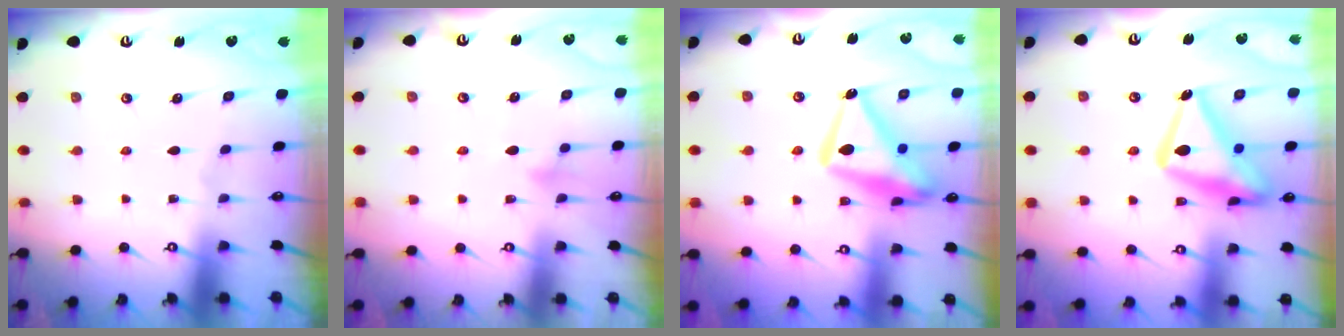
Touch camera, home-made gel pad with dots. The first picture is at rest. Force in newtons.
{"total": 6.5, "press": 6.5, "slide": 0.6}
{"total": 18.5, "press": 18.4, "slide": 1.7}
{"total": 20.9, "press": 20.8, "slide": 1.7}